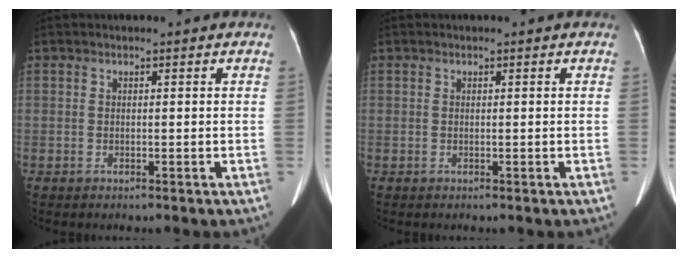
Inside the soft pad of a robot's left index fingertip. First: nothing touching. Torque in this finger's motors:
{"motor_torque": [-0.02, -0.01, 0.00, 0.00]}